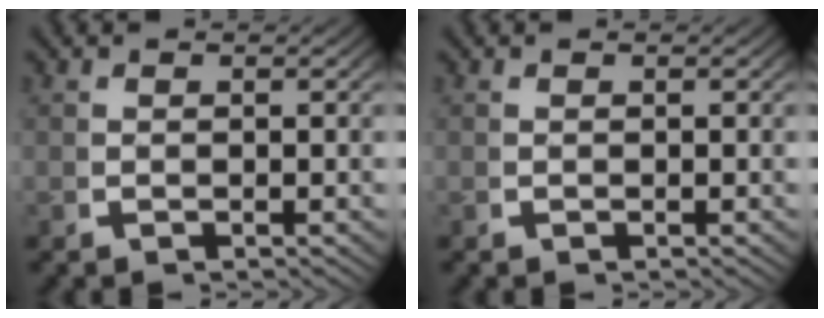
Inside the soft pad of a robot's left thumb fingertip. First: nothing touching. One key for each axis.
{"total": 0.0}